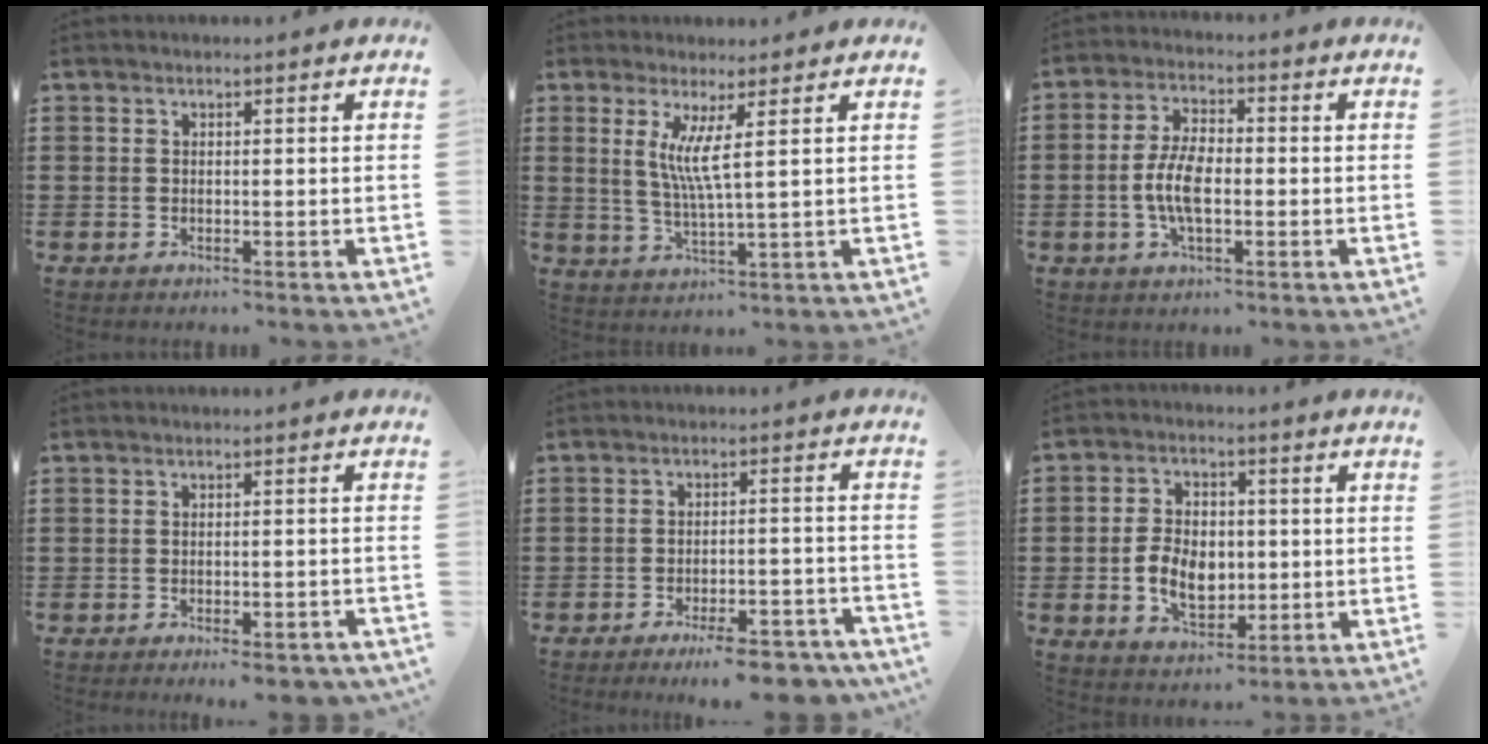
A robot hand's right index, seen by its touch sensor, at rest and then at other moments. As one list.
[{"total": 5.4, "force": [1.8, -0.3, 5.1], "torque": [-0.105, -0.011, 0.031]}, {"total": 6.6, "force": [-1.1, 3.0, 5.8], "torque": [-0.137, -0.005, -0.029]}, {"total": 2.6, "force": [-2.1, 0.2, 1.4], "torque": [-0.022, 0.002, -0.039]}, {"total": 6.9, "force": [-5.7, 0.7, 3.8], "torque": [-0.055, 0.000, -0.099]}, {"total": 7.1, "force": [-0.8, 5.0, 5.0], "torque": [-0.104, 0.007, -0.019]}]